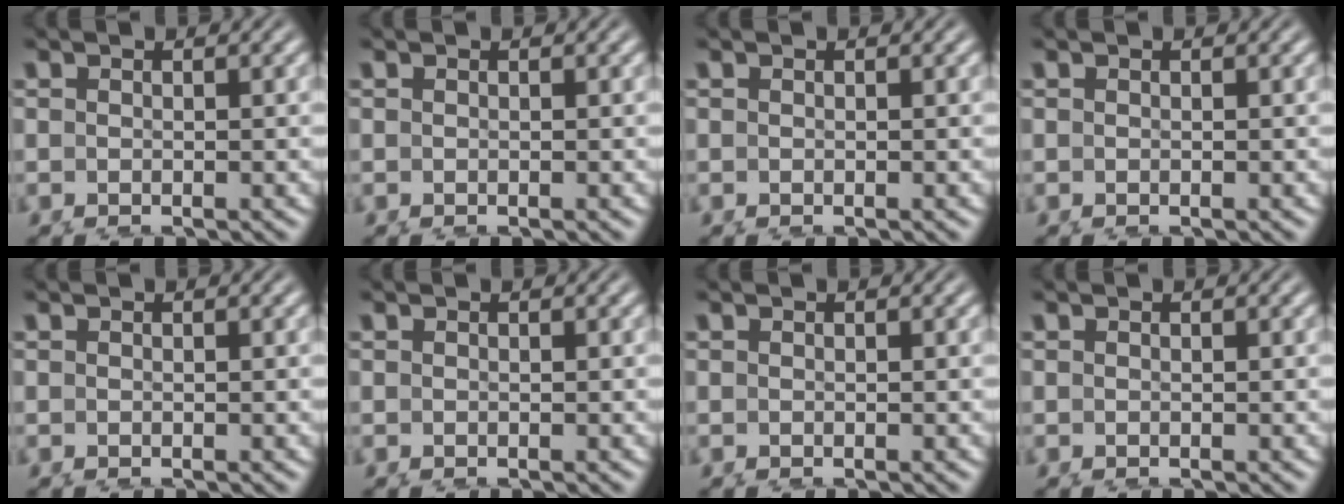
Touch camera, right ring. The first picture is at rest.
{"total": 0.0}
{"total": 0.0}
{"total": 0.0}
{"total": 0.0}
{"total": 0.0}
{"total": 0.0}
{"total": 0.0}